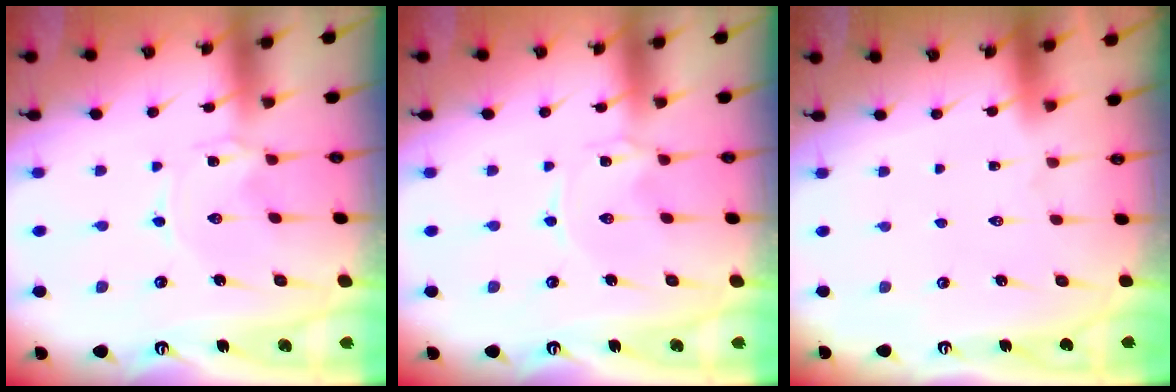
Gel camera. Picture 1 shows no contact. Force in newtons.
{"total": 0.0}
{"total": 1.6, "press": 1.6, "slide": 0.1}